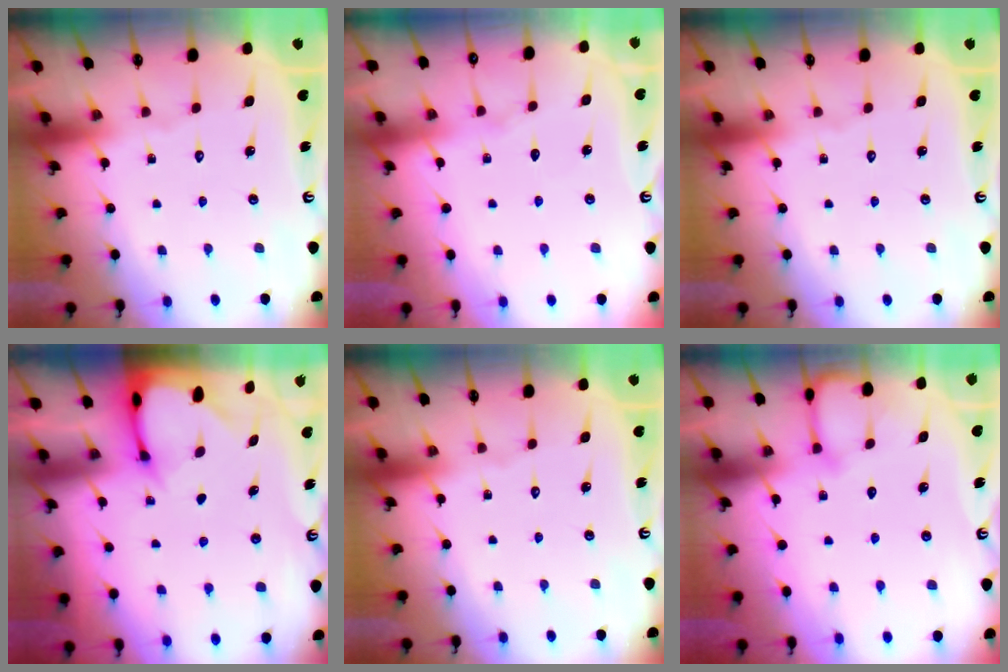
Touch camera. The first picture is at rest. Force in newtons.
{"total": 5.4, "press": 5.4, "slide": 0.8}
{"total": 0.0}
{"total": 2.7, "press": 2.7, "slide": 0.3}
{"total": 0.0}
{"total": 4.3, "press": 4.3, "slide": 0.4}